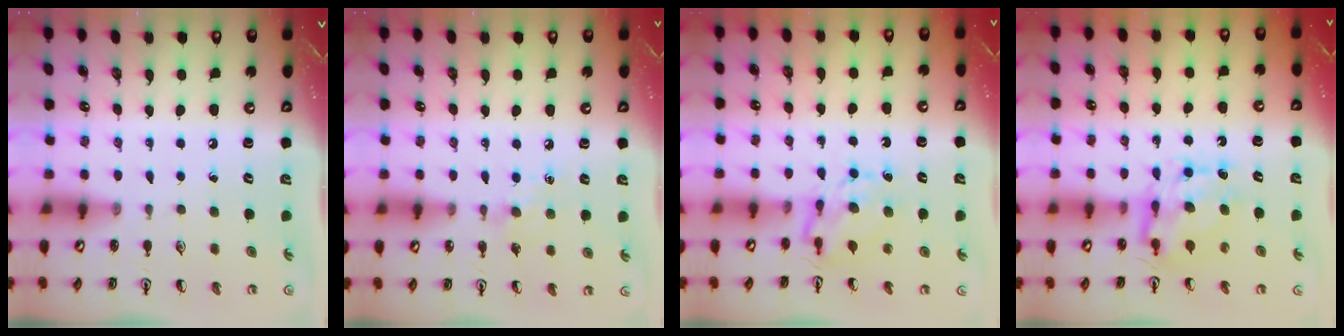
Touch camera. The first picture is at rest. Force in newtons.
{"total": 4.7, "press": 4.6, "slide": 0.8}
{"total": 6.4, "press": 6.4, "slide": 0.6}
{"total": 8.2, "press": 8.2, "slide": 0.8}